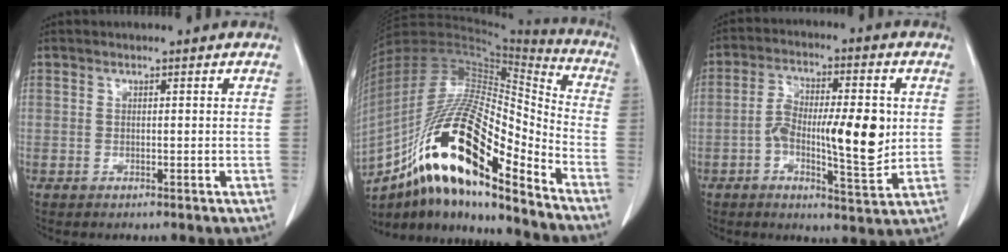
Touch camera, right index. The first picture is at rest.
{"total": 24.2, "force": [-14.3, 5.1, 18.8], "torque": [-0.355, -0.009, -0.251]}
{"total": 12.7, "force": [-0.8, 3.7, 12.1], "torque": [-0.200, 0.008, -0.011]}